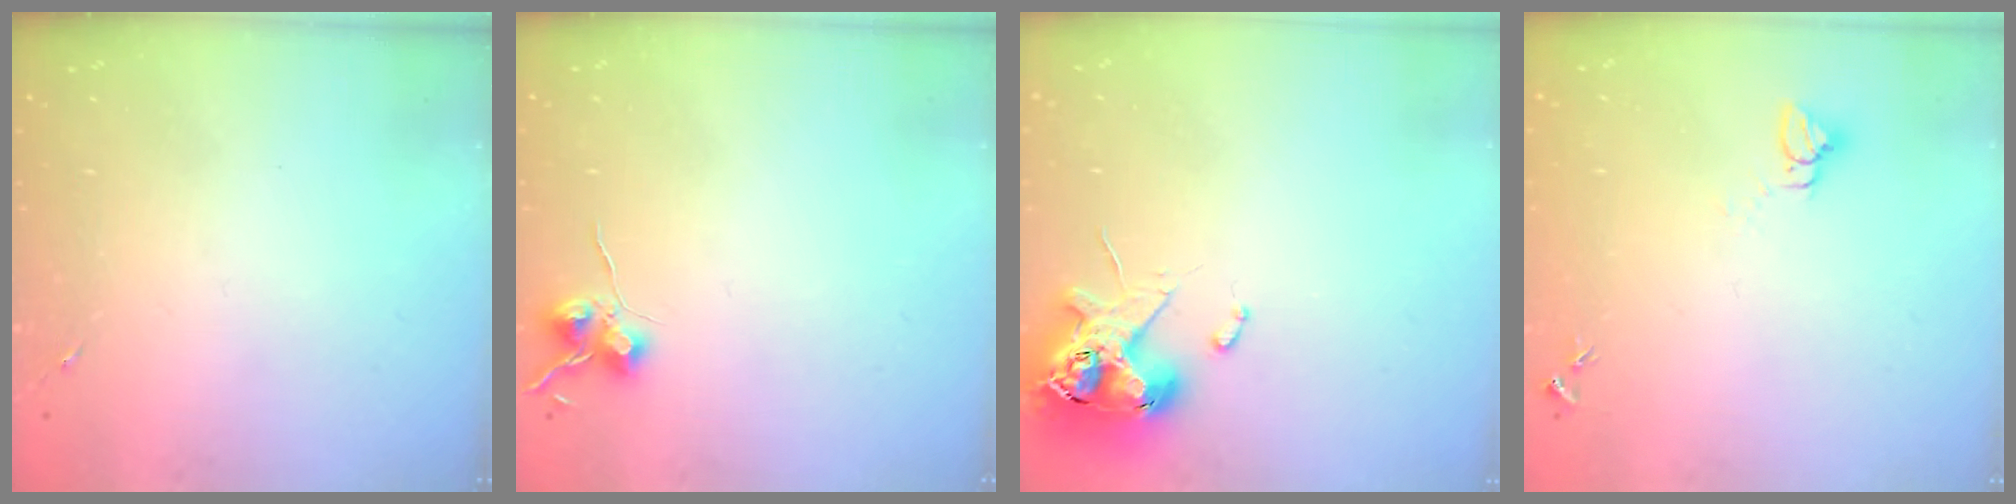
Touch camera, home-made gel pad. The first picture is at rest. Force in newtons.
{"total": 6.9, "press": 6.9, "slide": 0.6}
{"total": 11.7, "press": 11.5, "slide": 1.7}
{"total": 2.8, "press": 2.8, "slide": 0.1}